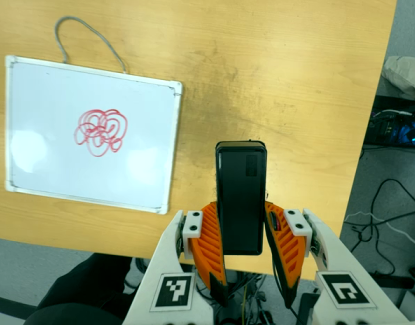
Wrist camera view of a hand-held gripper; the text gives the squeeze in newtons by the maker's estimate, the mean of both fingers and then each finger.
{"total": 5.3, "left": 3.8, "right": 6.8}